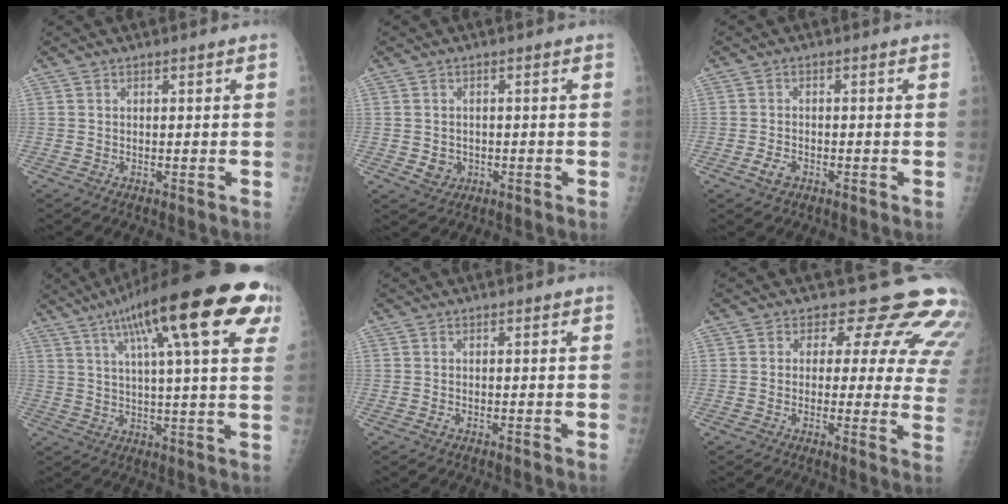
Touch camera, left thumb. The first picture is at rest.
{"total": 3.0, "force": [-0.6, 2.7, 1.1], "torque": [-0.005, 0.003, -0.001]}
{"total": 2.6, "force": [-1.4, 1.7, 1.5], "torque": [-0.028, 0.005, -0.023]}
{"total": 24.9, "force": [12.0, 5.6, 21.1], "torque": [-0.309, 0.007, 0.168]}
{"total": 0.7, "force": [-0.4, 0.4, 0.4], "torque": [-0.008, 0.000, -0.007]}
{"total": 14.8, "force": [10.8, 7.4, 7.0], "torque": [-0.024, -0.049, 0.094]}